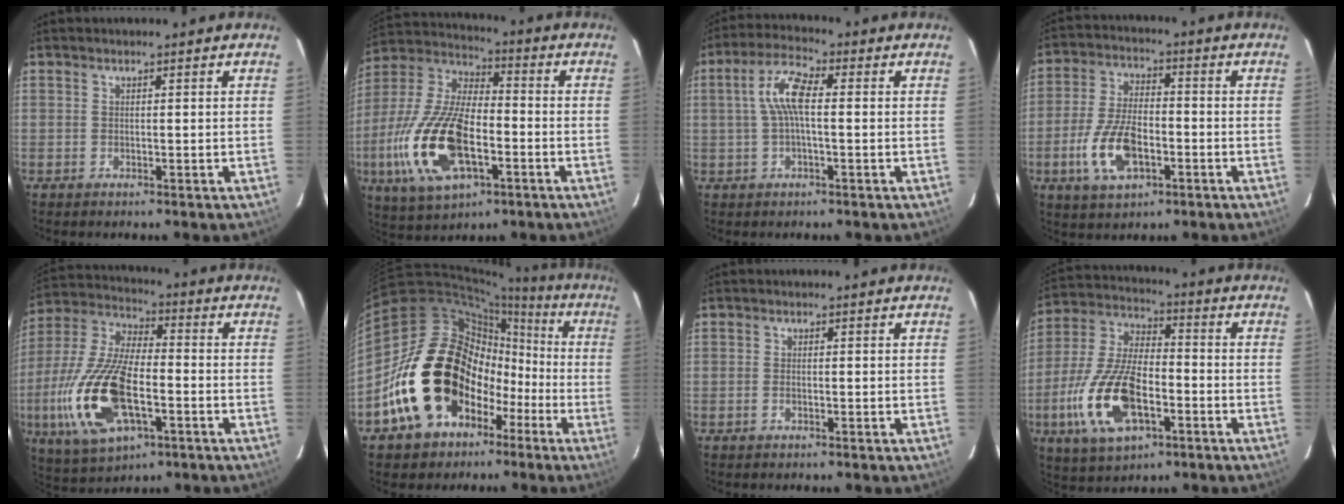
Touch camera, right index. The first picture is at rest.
{"total": 20.9, "force": [-6.3, 9.8, 17.3], "torque": [-0.380, -0.014, -0.113]}
{"total": 7.0, "force": [0.4, 2.1, 6.7], "torque": [-0.139, 0.018, 0.006]}
{"total": 11.9, "force": [-4.2, 6.0, 9.4], "torque": [-0.201, -0.001, -0.074]}
{"total": 20.6, "force": [-5.8, 9.4, 17.3], "torque": [-0.385, -0.016, -0.104]}
{"total": 20.6, "force": [-5.8, 16.5, 10.8], "torque": [-0.215, 0.036, -0.072]}
{"total": 1.0, "force": [-0.6, 0.6, 0.6], "torque": [-0.013, 0.001, -0.011]}
{"total": 17.8, "force": [-6.3, 8.4, 14.4], "torque": [-0.317, -0.007, -0.113]}